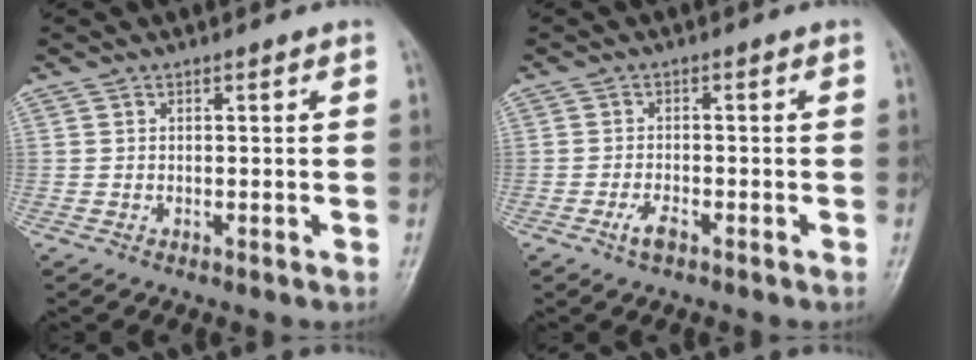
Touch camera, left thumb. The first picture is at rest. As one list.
[{"total": 2.5, "force": [-1.6, 1.0, 1.5], "torque": [-0.035, 0.009, -0.033]}]